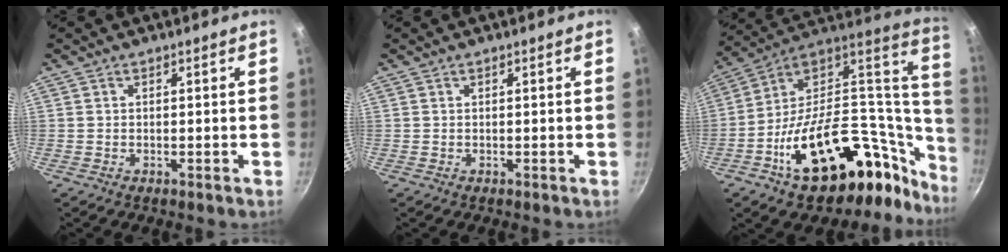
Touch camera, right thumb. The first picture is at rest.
{"total": 0.0}
{"total": 36.8, "force": [-10.0, 21.9, 27.9], "torque": [-0.381, 0.081, -0.137]}